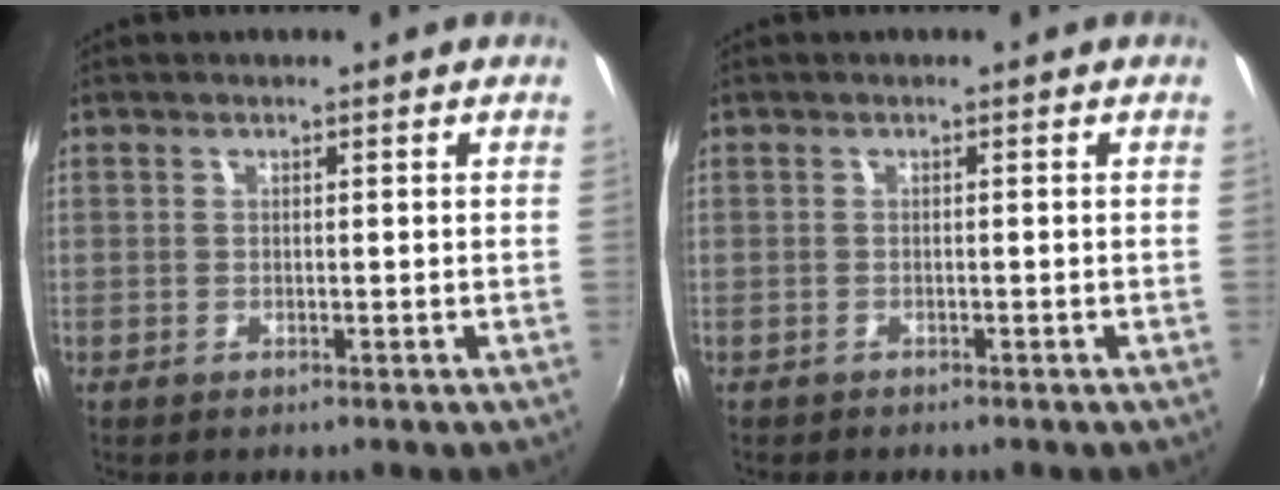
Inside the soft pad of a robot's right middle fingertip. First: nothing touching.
{"total": 0.9, "force": [-0.7, 0.4, 0.1], "torque": [-0.007, -0.002, -0.011]}